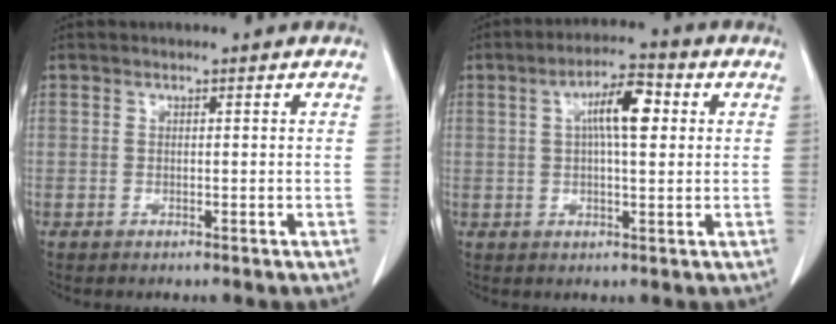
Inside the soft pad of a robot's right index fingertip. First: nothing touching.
{"total": 7.3, "force": [1.8, 1.7, 6.9], "torque": [-0.121, 0.018, 0.027]}